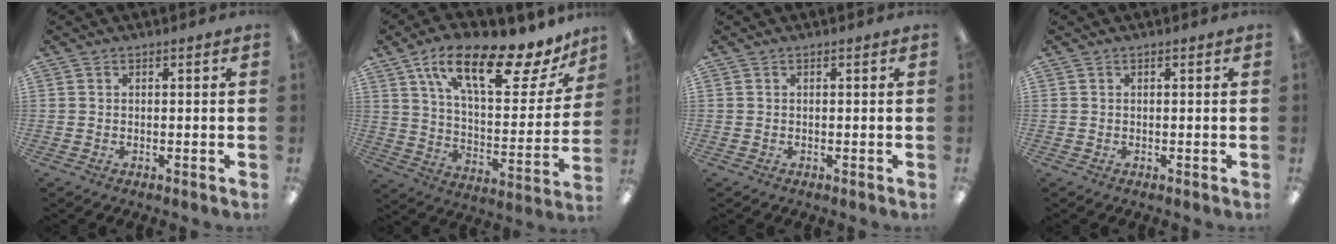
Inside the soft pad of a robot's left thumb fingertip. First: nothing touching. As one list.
[{"total": 21.2, "force": [13.5, 7.2, 14.8], "torque": [-0.236, -0.073, 0.219]}, {"total": 0.0}, {"total": 0.0}]